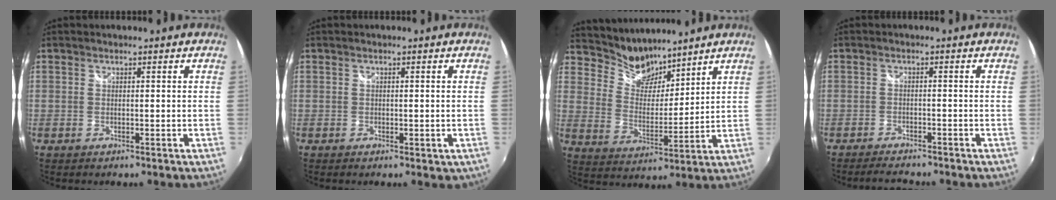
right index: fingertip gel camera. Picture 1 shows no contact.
{"total": 1.1, "force": [-0.2, 0.8, 0.8], "torque": [-0.010, -0.003, -0.003]}
{"total": 10.9, "force": [9.6, 4.4, 2.9], "torque": [-0.063, 0.004, 0.178]}
{"total": 5.1, "force": [-4.6, 1.2, 1.8], "torque": [-0.051, -0.009, -0.075]}